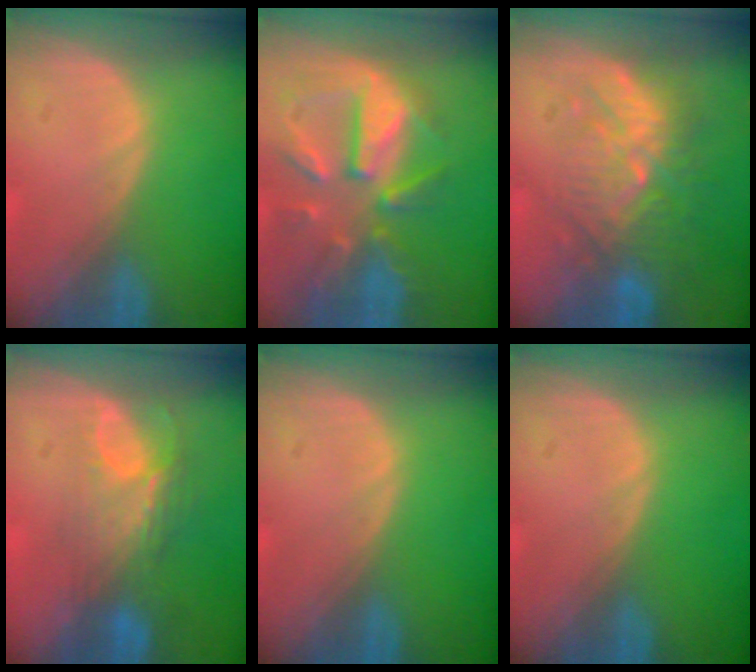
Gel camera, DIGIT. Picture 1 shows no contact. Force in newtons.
{"total": 11.0, "press": 9.7, "slide": 5.3}
{"total": 9.4, "press": 8.9, "slide": 2.8}
{"total": 7.5, "press": 6.5, "slide": 3.7}
{"total": 0.0}
{"total": 0.0}